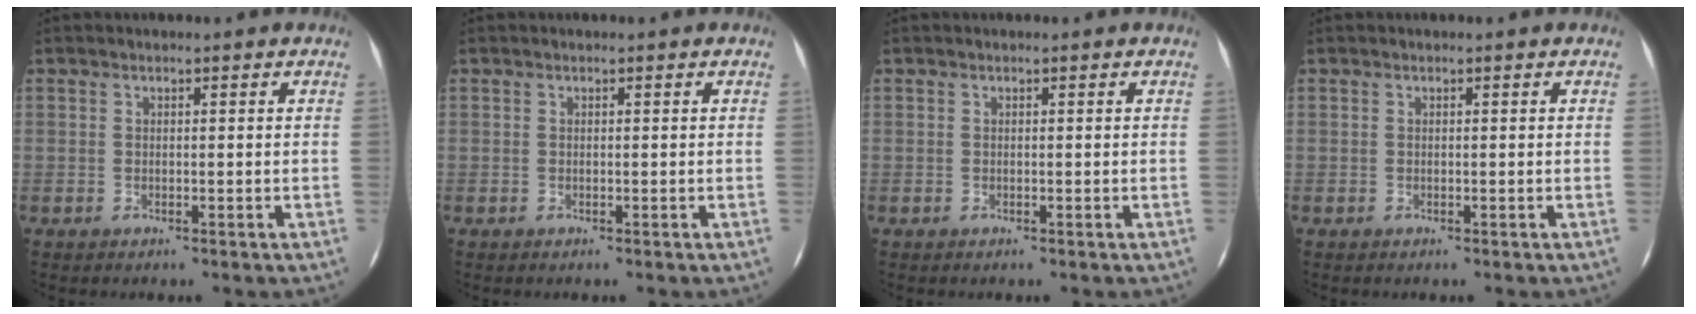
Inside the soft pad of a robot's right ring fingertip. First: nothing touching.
{"total": 0.0}
{"total": 0.0}
{"total": 0.0}